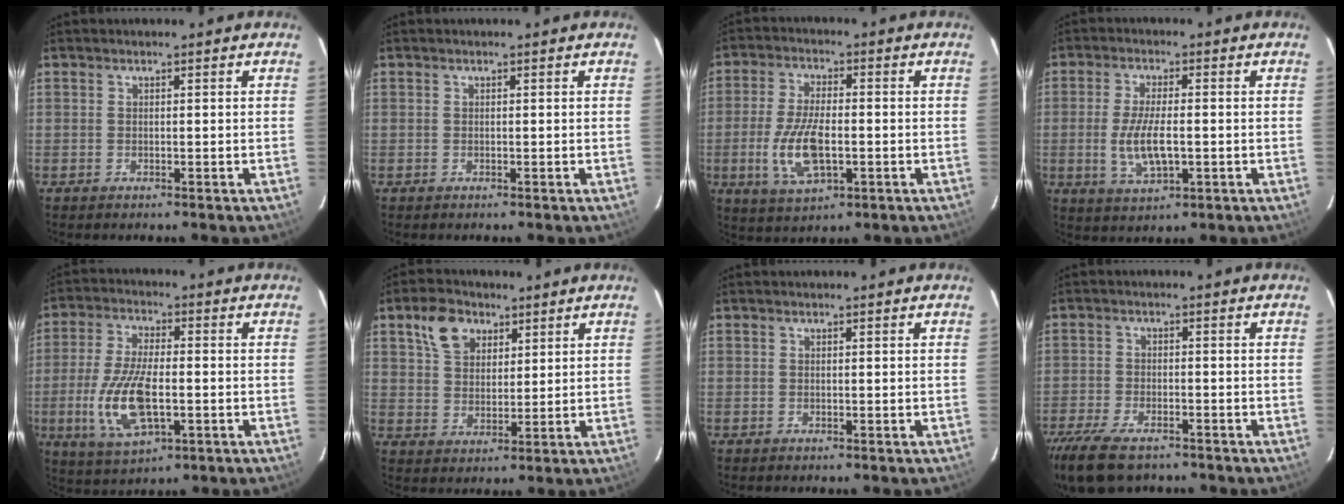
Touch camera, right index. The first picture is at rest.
{"total": 0.0}
{"total": 10.7, "force": [-2.5, 4.5, 9.4], "torque": [-0.196, -0.009, -0.044]}
{"total": 7.9, "force": [-1.3, 2.9, 7.3], "torque": [-0.147, -0.010, -0.020]}
{"total": 13.0, "force": [-3.0, 5.1, 11.6], "torque": [-0.244, -0.012, -0.053]}
{"total": 7.9, "force": [4.2, 5.3, 4.1], "torque": [-0.079, 0.023, 0.078]}
{"total": 0.0}
{"total": 11.7, "force": [-9.0, 4.5, 6.0], "torque": [-0.151, -0.034, -0.162]}